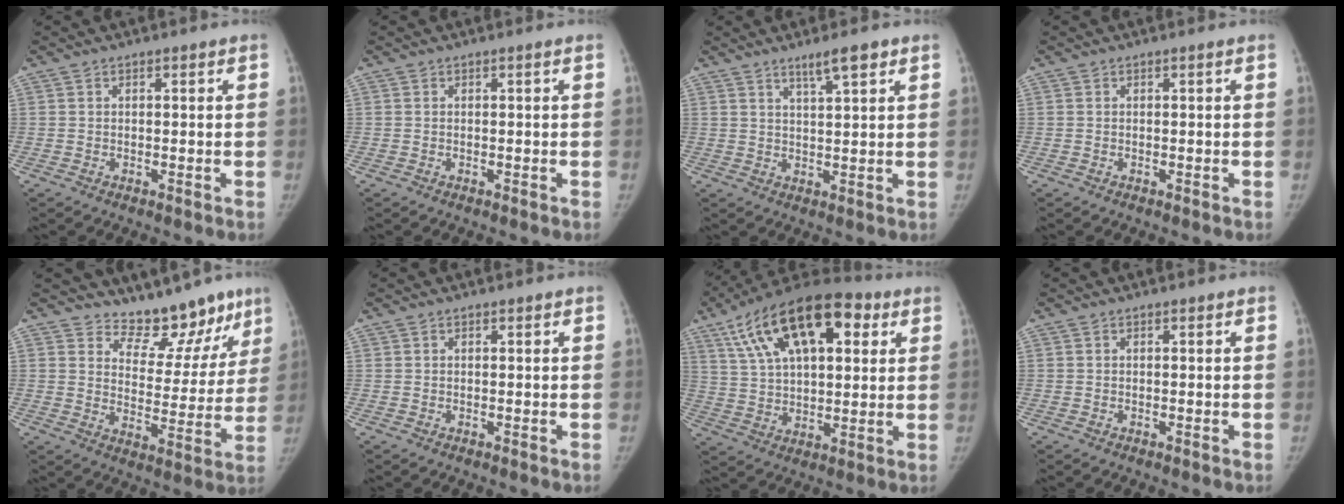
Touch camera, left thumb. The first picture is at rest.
{"total": 0.0}
{"total": 5.1, "force": [3.4, 0.8, 3.7], "torque": [-0.056, -0.018, 0.058]}
{"total": 0.0}
{"total": 13.1, "force": [11.3, 5.8, 3.4], "torque": [0.005, -0.091, 0.156]}
{"total": 0.7, "force": [0.5, 0.4, 0.3], "torque": [0.001, -0.001, 0.003]}
{"total": 24.7, "force": [11.0, 12.1, 18.5], "torque": [-0.301, 0.007, 0.185]}
{"total": 0.0}